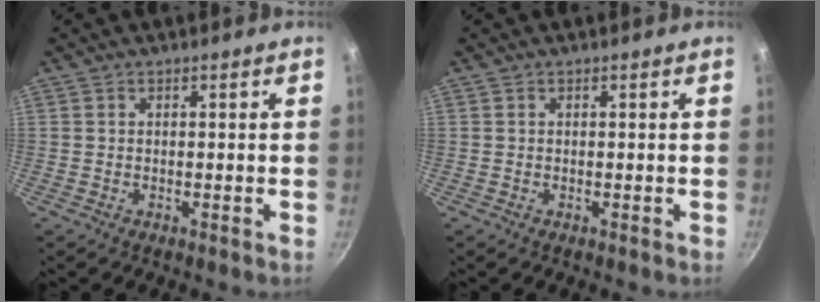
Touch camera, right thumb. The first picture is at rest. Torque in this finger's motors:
{"motor_torque": [-0.01, 0.02, -0.03, -0.41, 0.01]}